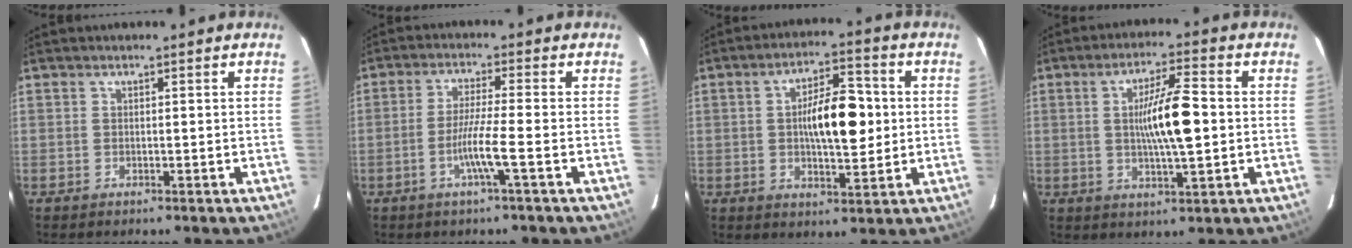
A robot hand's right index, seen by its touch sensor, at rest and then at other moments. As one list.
[{"total": 5.8, "force": [-2.1, -0.9, 5.3], "torque": [-0.101, -0.007, -0.043]}, {"total": 10.4, "force": [0.5, 3.4, 9.8], "torque": [-0.165, 0.016, 0.009]}, {"total": 9.7, "force": [0.2, 1.0, 9.6], "torque": [-0.169, 0.004, 0.001]}]